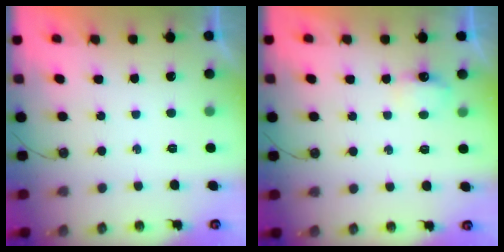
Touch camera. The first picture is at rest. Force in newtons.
{"total": 4.8, "press": 4.7, "slide": 0.7}